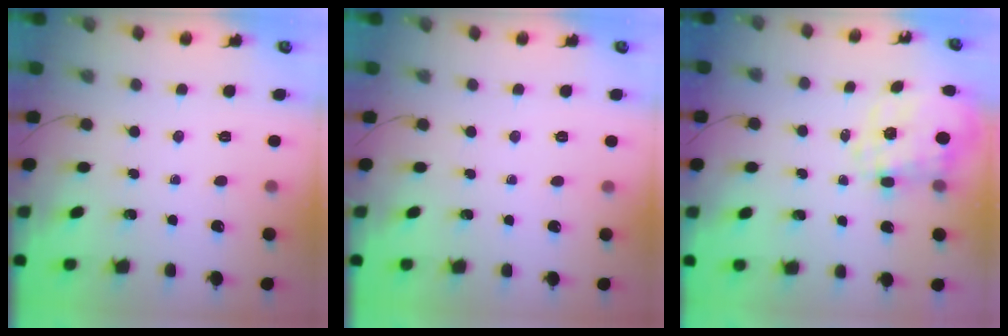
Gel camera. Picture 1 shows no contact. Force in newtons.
{"total": 5.6, "press": 5.5, "slide": 1.1}
{"total": 10.8, "press": 10.7, "slide": 1.2}